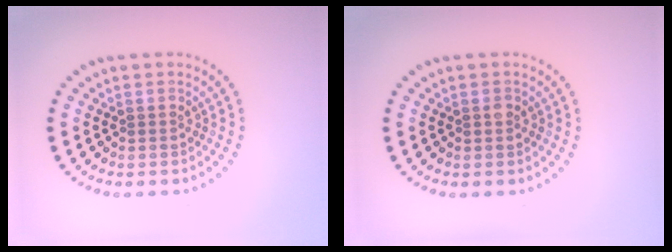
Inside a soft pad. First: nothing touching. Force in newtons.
{"total": 0.9, "press": 0.8, "slide": 0.1}